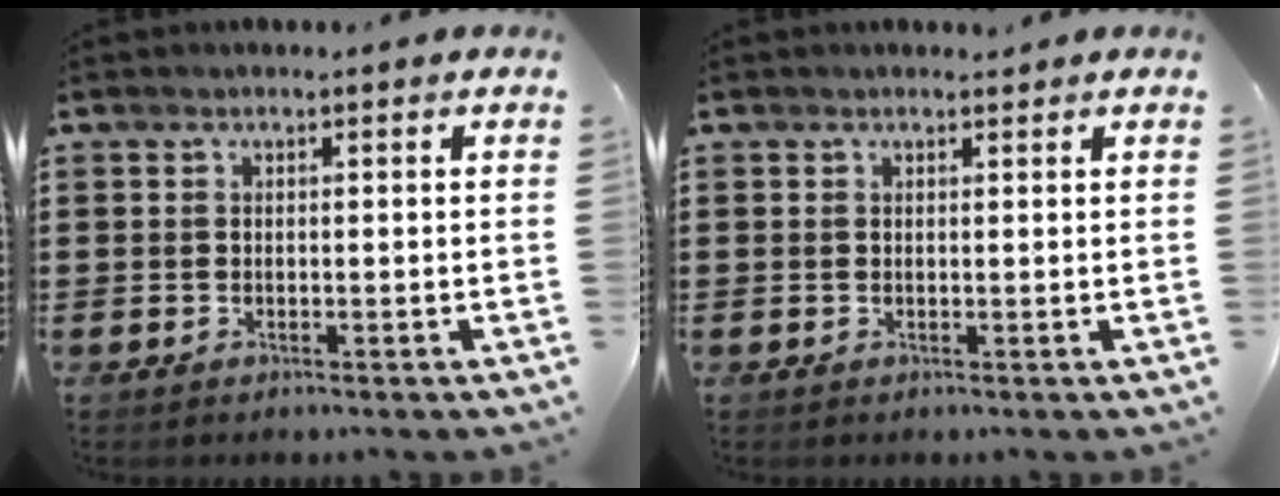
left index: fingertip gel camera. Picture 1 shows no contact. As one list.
[{"total": 0.5, "force": [0.5, 0.1, 0.1], "torque": [-0.004, 0.001, 0.011]}]